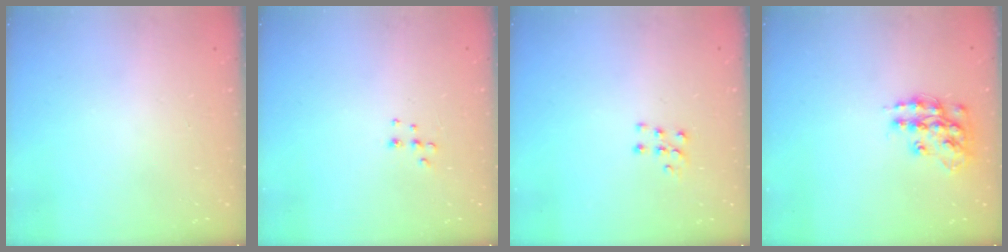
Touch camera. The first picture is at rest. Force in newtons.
{"total": 5.3, "press": 5.3, "slide": 0.6}
{"total": 5.6, "press": 5.6, "slide": 0.5}
{"total": 13.7, "press": 13.7, "slide": 0.9}